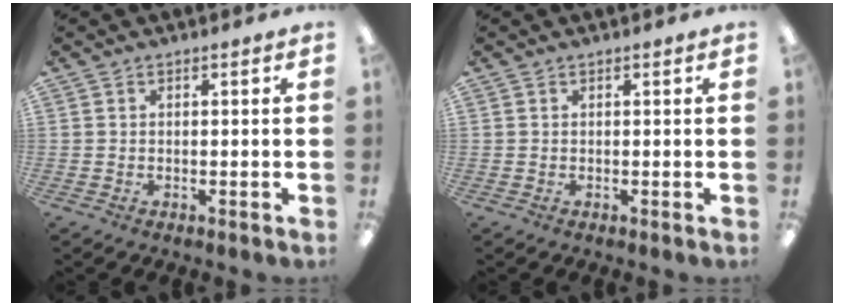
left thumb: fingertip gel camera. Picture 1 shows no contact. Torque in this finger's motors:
{"motor_torque": [0.01, 0.00, 0.02, -0.02, 0.00]}